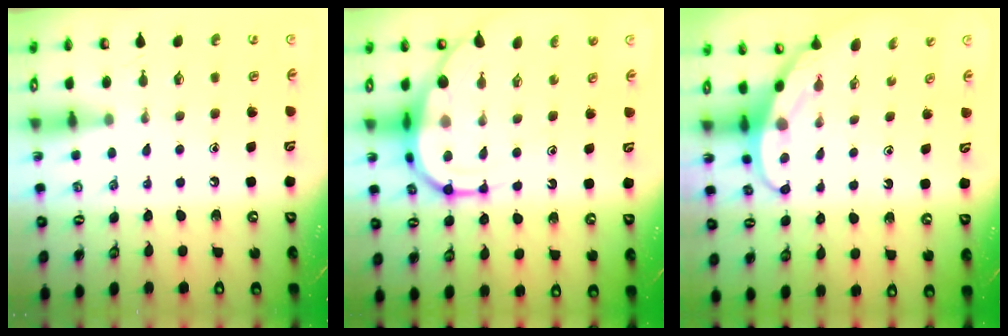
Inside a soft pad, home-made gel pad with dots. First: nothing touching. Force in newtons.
{"total": 11.3, "press": 11.3, "slide": 1.1}
{"total": 3.9, "press": 3.9, "slide": 0.3}